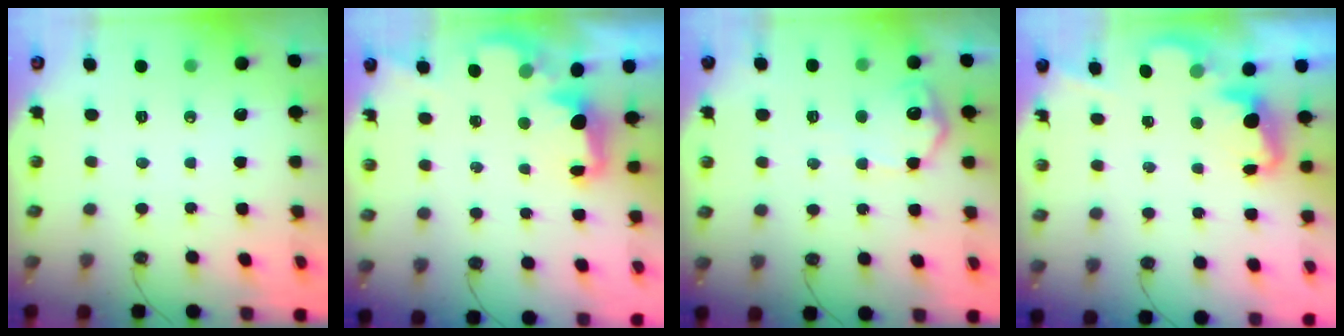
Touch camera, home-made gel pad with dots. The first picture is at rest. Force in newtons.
{"total": 2.2, "press": 2.1, "slide": 0.8}
{"total": 10.5, "press": 10.5, "slide": 0.4}
{"total": 2.4, "press": 2.4, "slide": 0.5}